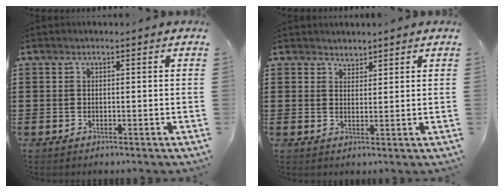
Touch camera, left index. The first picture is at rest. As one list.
[{"total": 1.8, "force": [1.6, 0.6, -0.4], "torque": [0.002, 0.004, 0.033]}]